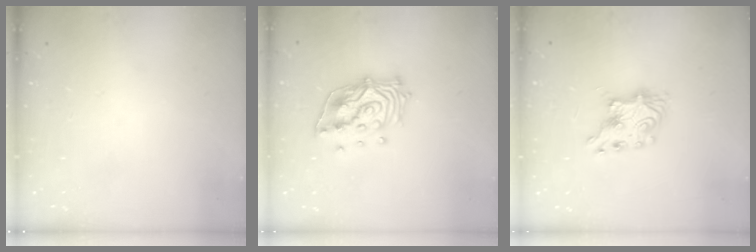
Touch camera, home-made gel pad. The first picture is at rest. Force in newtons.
{"total": 14.9, "press": 14.8, "slide": 2.2}
{"total": 7.5, "press": 7.5, "slide": 0.4}